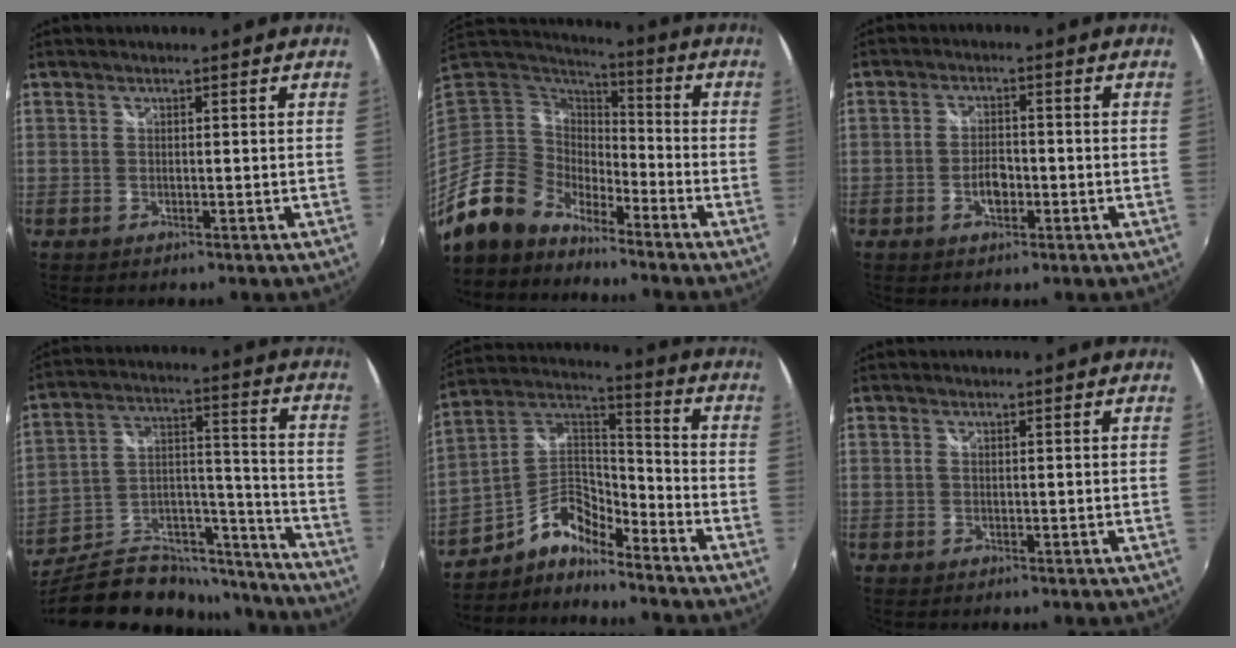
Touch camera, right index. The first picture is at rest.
{"total": 12.9, "force": [-10.4, 6.7, 3.5], "torque": [-0.088, 0.015, -0.200]}
{"total": 3.7, "force": [-1.4, 2.0, 2.8], "torque": [-0.054, 0.002, -0.024]}
{"total": 28.9, "force": [-22.5, 12.8, 12.9], "torque": [-0.240, 0.044, -0.320]}
{"total": 9.3, "force": [-7.4, 3.7, 4.4], "torque": [-0.109, 0.040, -0.154]}
{"total": 0.0}